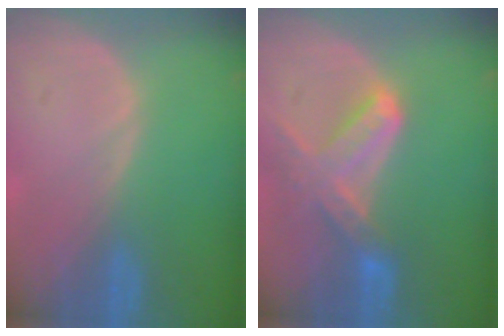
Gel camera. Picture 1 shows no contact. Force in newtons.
{"total": 7.4, "press": 6.7, "slide": 3.2}